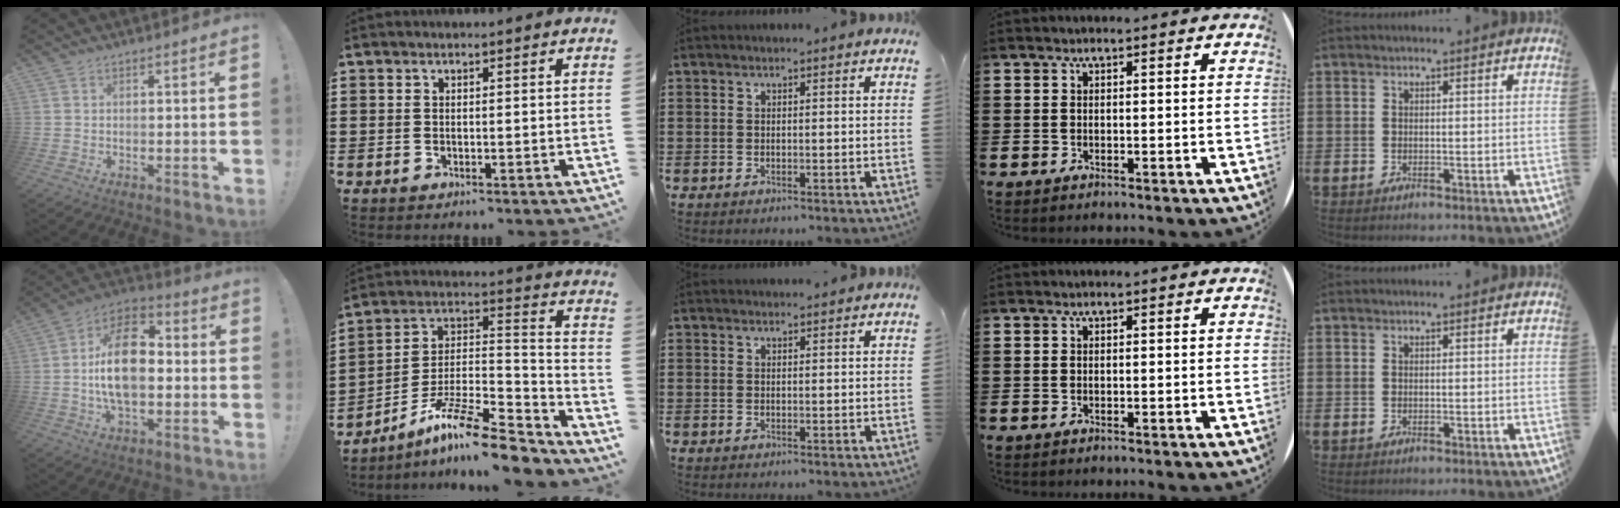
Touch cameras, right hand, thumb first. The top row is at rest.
{"thumb": {"total": 18.4, "force": [-0.6, 10.8, 14.9], "torque": [-0.264, 0.014, -0.012]}, "index": {"total": 13.6, "force": [-10.6, 2.2, 8.2], "torque": [-0.135, 0.026, -0.196]}, "middle": {"total": 0.8, "force": [0.8, -0.1, 0.0], "torque": [-0.001, 0.000, 0.016]}}